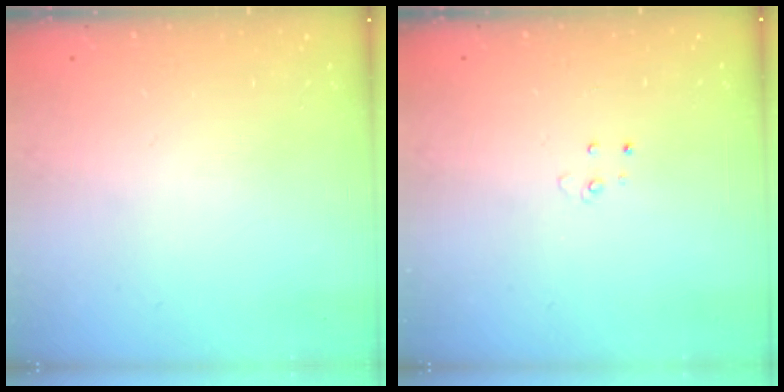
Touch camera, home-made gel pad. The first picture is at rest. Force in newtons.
{"total": 2.7, "press": 2.7, "slide": 0.2}